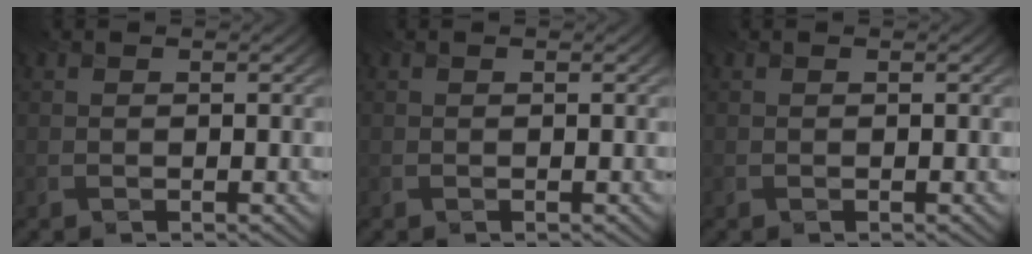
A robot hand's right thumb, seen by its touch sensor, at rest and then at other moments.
{"total": 0.0}
{"total": 0.0}